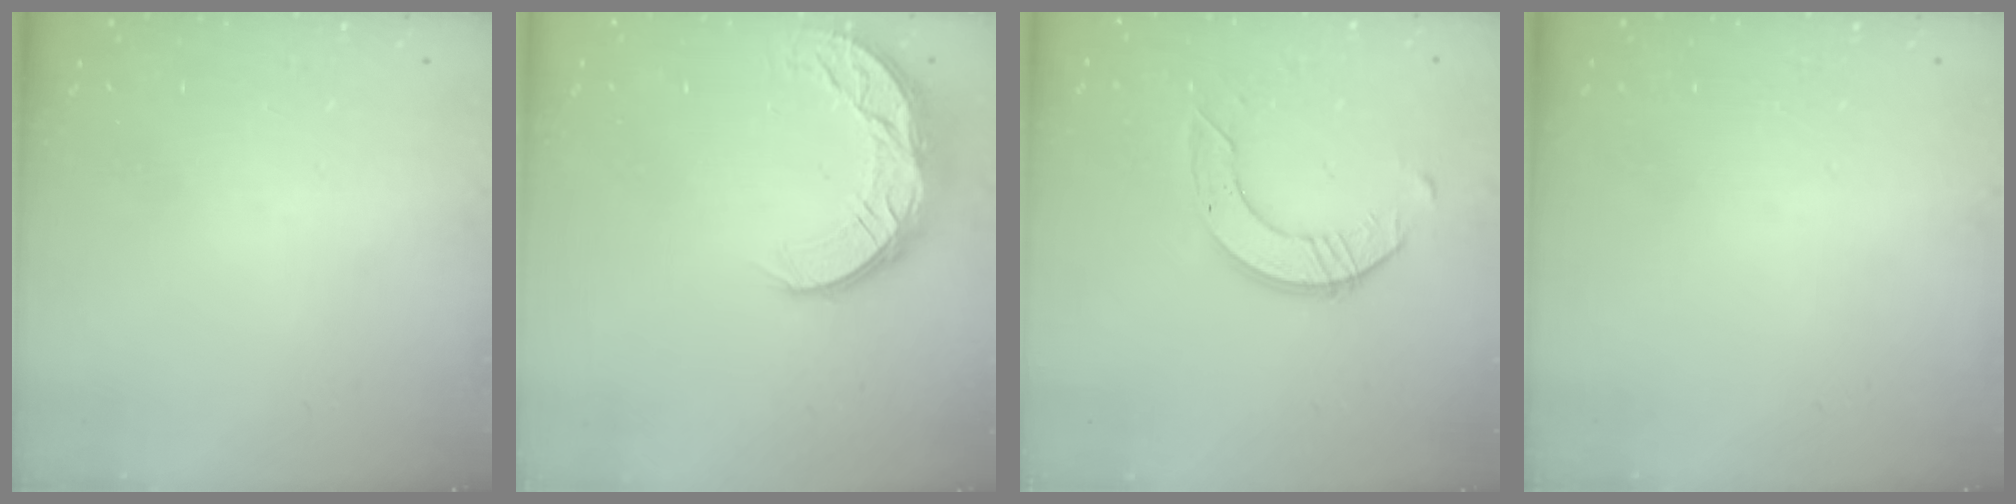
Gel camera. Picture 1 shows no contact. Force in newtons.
{"total": 10.1, "press": 10.1, "slide": 0.7}
{"total": 6.4, "press": 6.4, "slide": 0.6}
{"total": 0.0}